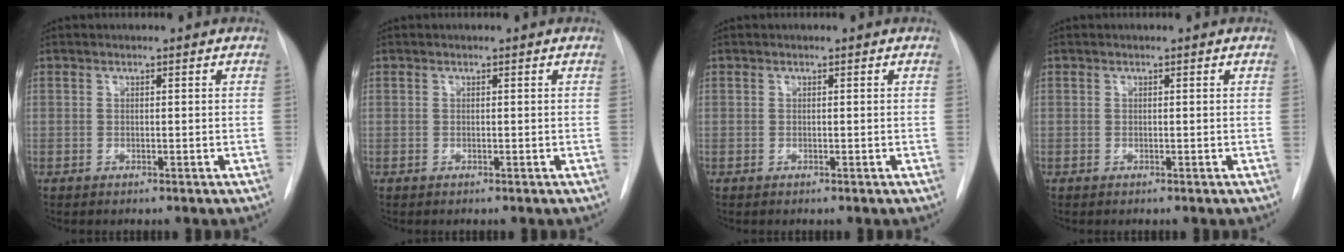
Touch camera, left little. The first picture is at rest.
{"total": 0.0}
{"total": 0.0}
{"total": 0.0}